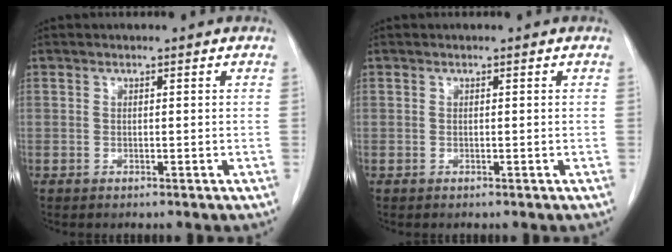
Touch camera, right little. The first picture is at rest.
{"total": 0.0}